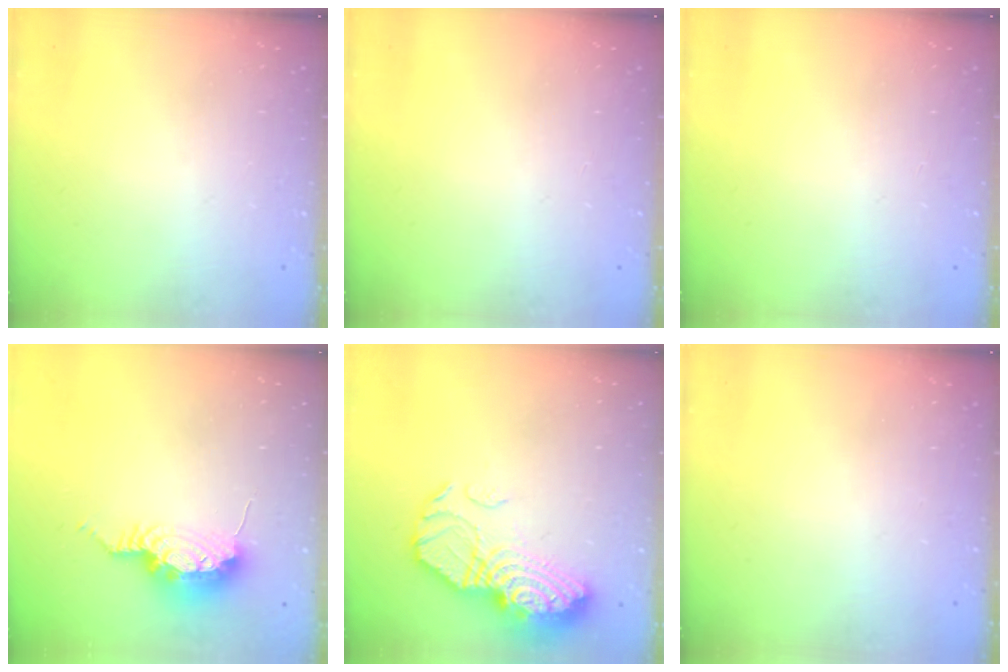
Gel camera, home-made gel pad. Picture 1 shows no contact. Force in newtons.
{"total": 0.0}
{"total": 0.0}
{"total": 13.5, "press": 10.7, "slide": 8.2}
{"total": 16.6, "press": 16.4, "slide": 2.6}
{"total": 0.0}